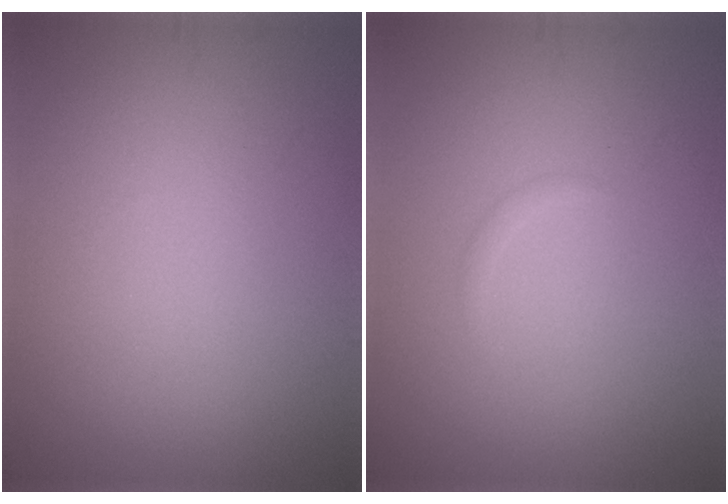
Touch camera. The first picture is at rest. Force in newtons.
{"total": 0.6, "press": 0.6, "slide": 0.0}